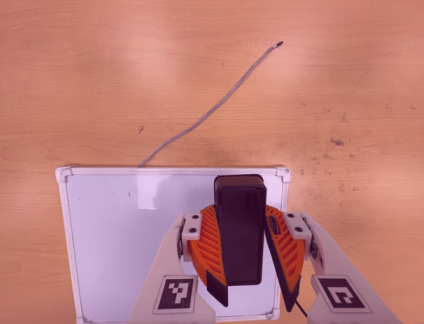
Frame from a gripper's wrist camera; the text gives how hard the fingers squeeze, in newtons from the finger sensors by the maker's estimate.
{"total": 9.6, "left": 9.2, "right": 10.0}